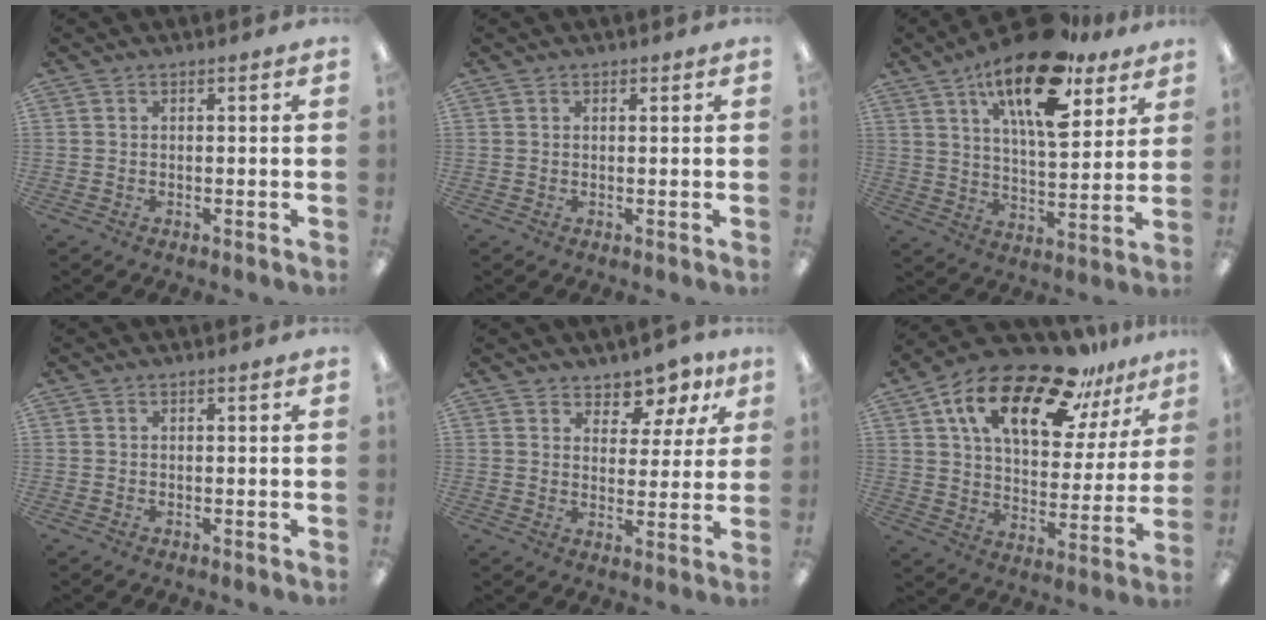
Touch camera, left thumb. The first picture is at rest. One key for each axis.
{"total": 0.6, "fx": 0.5, "fy": 0.4, "fz": 0.1, "tx": 0.005, "ty": -0.002, "tz": 0.007}
{"total": 20.2, "fx": 12.5, "fy": 8.2, "fz": 13.7, "tx": -0.223, "ty": -0.061, "tz": 0.206}
{"total": 0.0}
{"total": 7.5, "fx": 6.3, "fy": 3.6, "fz": 1.6, "tx": -0.025, "ty": -0.047, "tz": 0.115}
{"total": 21.5, "fx": 13.8, "fy": 9.3, "fz": 13.5, "tx": -0.240, "ty": -0.072, "tz": 0.238}